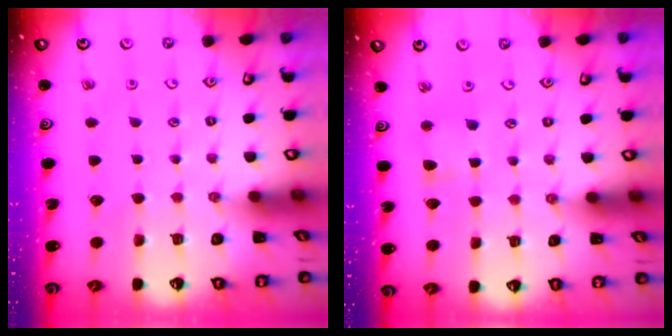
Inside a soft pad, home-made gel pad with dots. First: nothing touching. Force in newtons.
{"total": 3.1, "press": 3.1, "slide": 0.5}